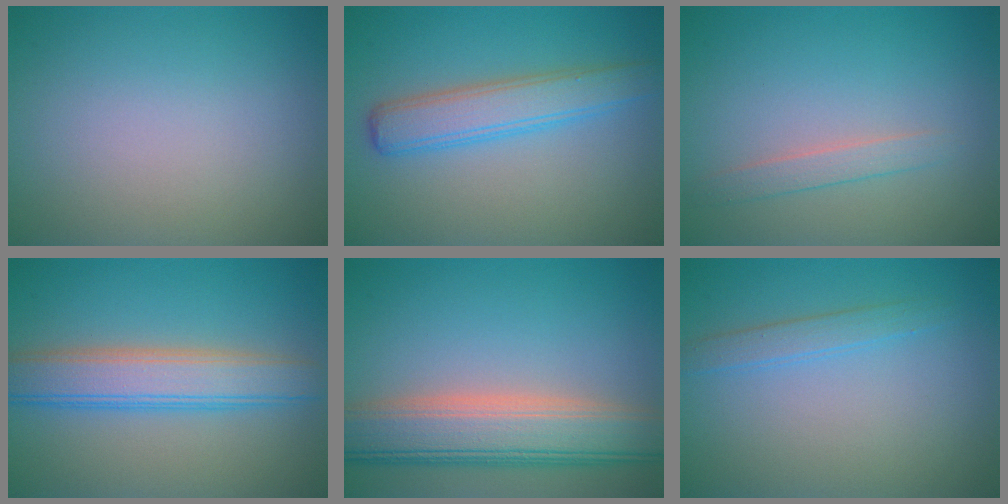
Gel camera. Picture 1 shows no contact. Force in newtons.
{"total": 4.2, "press": 4.2, "slide": 0.0}
{"total": 1.5, "press": 1.5, "slide": 0.0}
{"total": 5.7, "press": 5.7, "slide": 0.3}
{"total": 8.1, "press": 8.1, "slide": 0.5}
{"total": 1.7, "press": 1.7, "slide": 0.0}